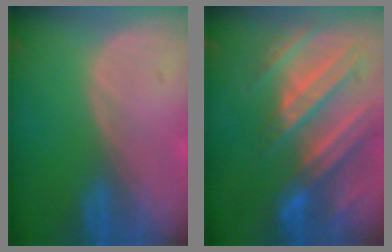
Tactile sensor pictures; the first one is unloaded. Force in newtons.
{"total": 10.9, "press": 9.7, "slide": 4.9}